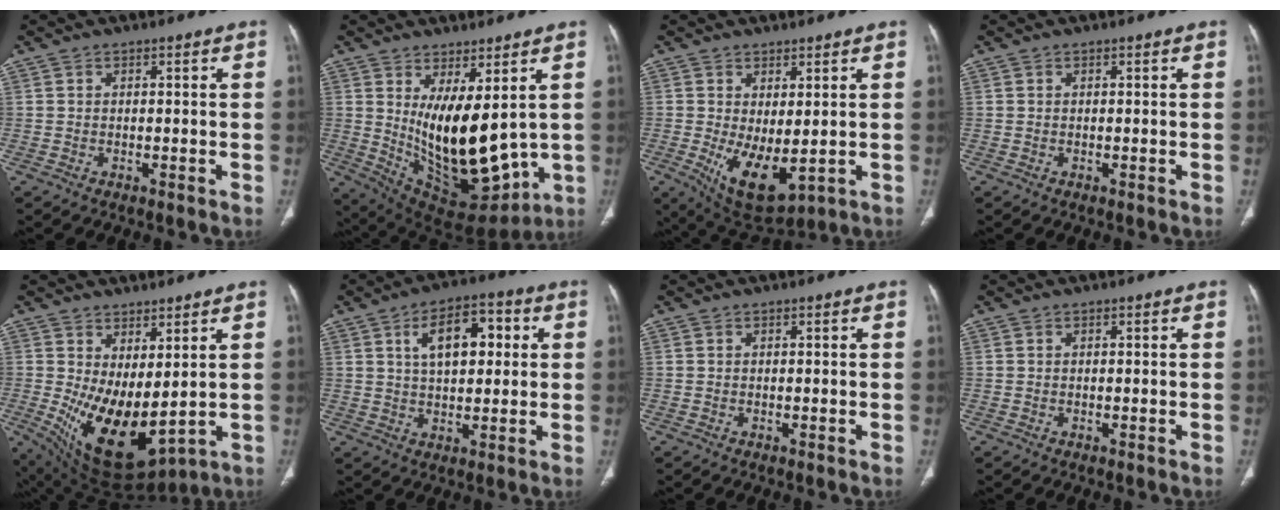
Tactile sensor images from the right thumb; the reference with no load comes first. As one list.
[{"total": 17.3, "force": [3.0, 7.8, 15.2], "torque": [-0.226, -0.053, 0.081]}, {"total": 9.5, "force": [-1.0, 4.4, 8.3], "torque": [-0.136, -0.020, 0.006]}, {"total": 0.0}, {"total": 14.1, "force": [0.7, 6.6, 12.5], "torque": [-0.212, -0.032, 0.043]}, {"total": 10.9, "force": [3.0, 5.8, 8.6], "torque": [-0.112, 0.009, 0.045]}, {"total": 0.0}, {"total": 0.0}]